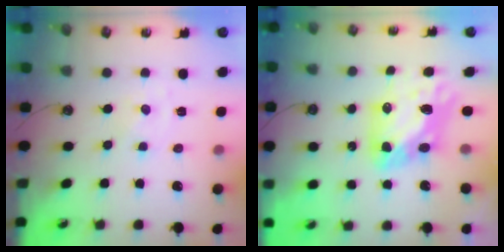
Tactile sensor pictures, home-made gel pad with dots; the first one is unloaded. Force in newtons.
{"total": 11.5, "press": 11.5, "slide": 0.9}